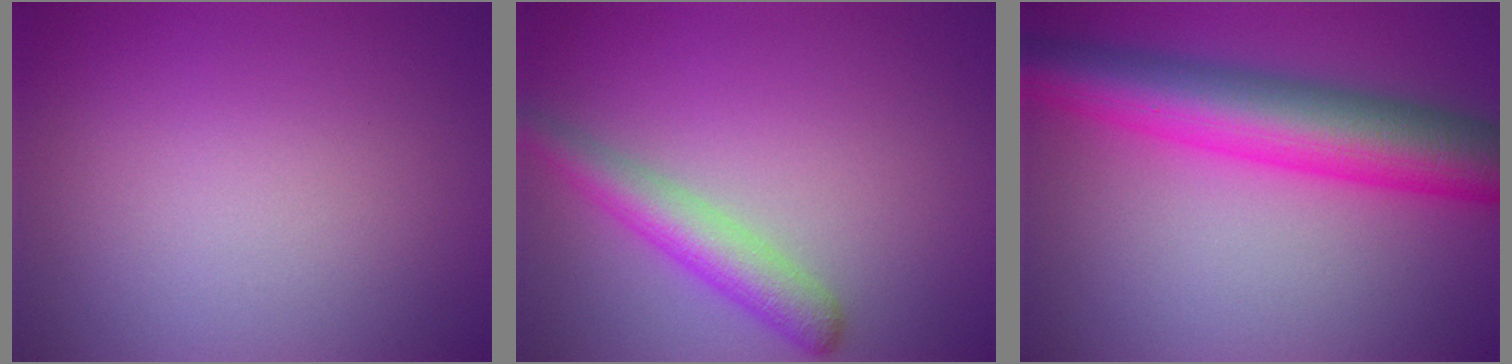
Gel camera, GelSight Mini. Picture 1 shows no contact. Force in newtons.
{"total": 3.7, "press": 3.7, "slide": 0.2}
{"total": 9.5, "press": 9.5, "slide": 0.1}